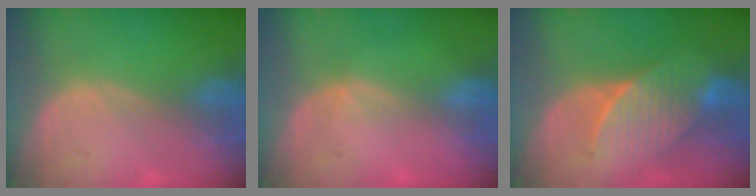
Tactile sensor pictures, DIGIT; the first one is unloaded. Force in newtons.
{"total": 1.3, "press": 0.9, "slide": 0.9}
{"total": 7.2, "press": 7.1, "slide": 1.1}